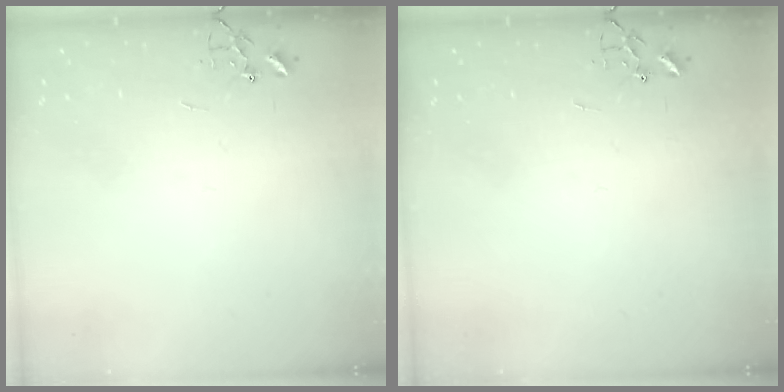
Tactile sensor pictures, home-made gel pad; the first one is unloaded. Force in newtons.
{"total": 0.0}